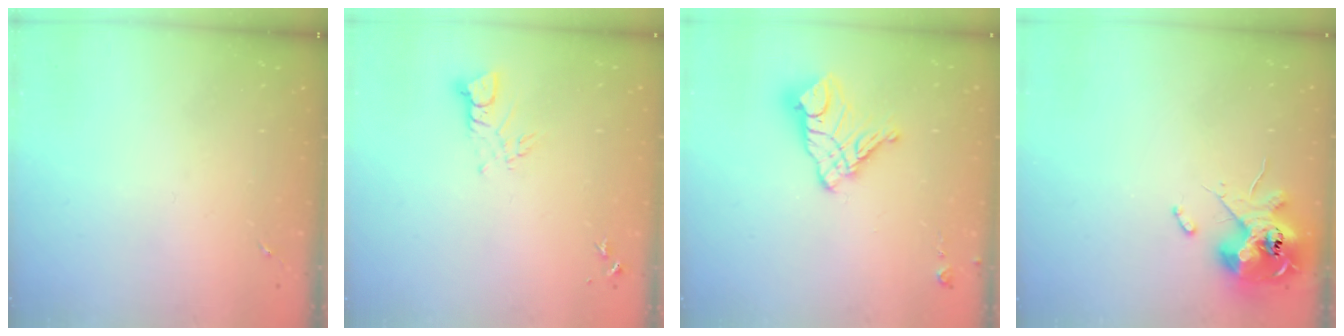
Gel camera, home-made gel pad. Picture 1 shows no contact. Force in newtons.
{"total": 3.7, "press": 3.7, "slide": 0.4}
{"total": 13.5, "press": 13.4, "slide": 1.3}
{"total": 12.0, "press": 11.8, "slide": 1.9}